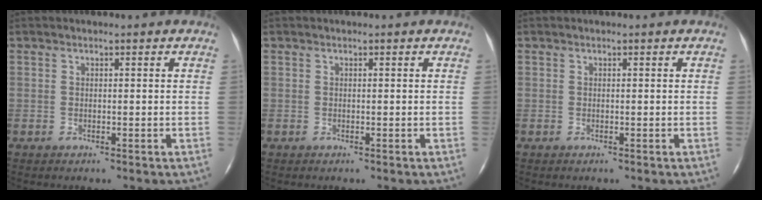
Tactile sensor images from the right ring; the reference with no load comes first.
{"total": 0.0}
{"total": 0.0}